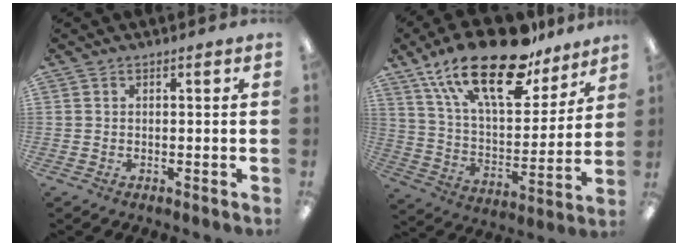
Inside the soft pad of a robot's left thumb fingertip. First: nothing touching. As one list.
[{"total": 25.5, "force": [17.4, 10.2, 15.7], "torque": [-0.279, -0.103, 0.295]}]